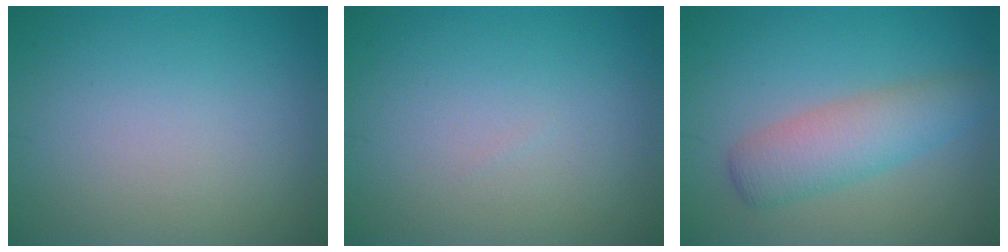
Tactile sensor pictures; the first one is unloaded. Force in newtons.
{"total": 0.0}
{"total": 4.3, "press": 4.3, "slide": 0.0}